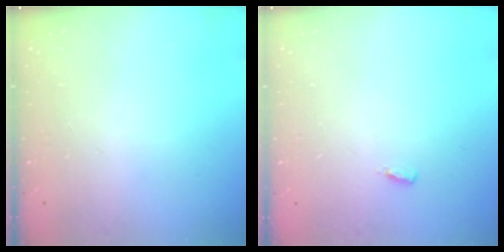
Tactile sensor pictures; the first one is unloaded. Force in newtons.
{"total": 4.4, "press": 2.2, "slide": 3.9}